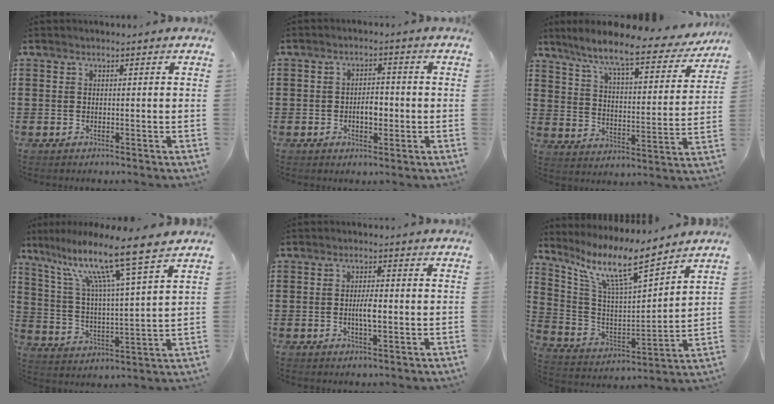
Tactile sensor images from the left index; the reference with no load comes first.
{"total": 3.3, "force": [-0.6, 1.7, 2.8], "torque": [-0.047, 0.000, -0.015]}
{"total": 9.0, "force": [7.4, 0.3, 5.1], "torque": [-0.126, -0.047, 0.120]}
{"total": 12.0, "force": [9.0, -0.1, 7.9], "torque": [-0.175, -0.050, 0.143]}
{"total": 3.3, "force": [-0.4, 0.8, 3.2], "torque": [-0.058, 0.001, -0.007]}
{"total": 11.3, "force": [8.4, 1.4, 7.4], "torque": [-0.171, -0.043, 0.142]}